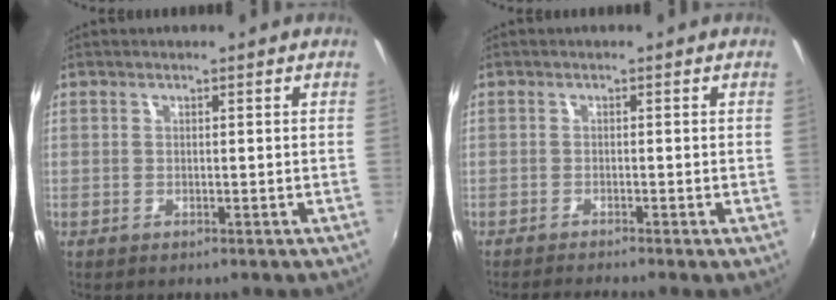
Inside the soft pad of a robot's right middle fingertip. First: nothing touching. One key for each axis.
{"total": 3.6, "fx": -3.0, "fy": -0.7, "fz": 1.8, "tx": -0.041, "ty": -0.014, "tz": -0.055}